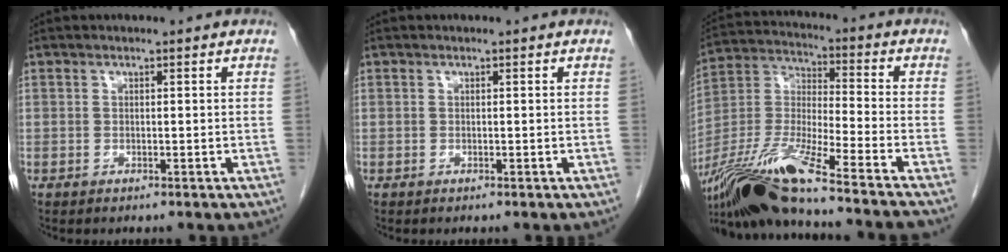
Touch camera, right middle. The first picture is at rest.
{"total": 0.0}
{"total": 20.5, "force": [-16.1, -0.9, 12.6], "torque": [-0.278, -0.032, -0.300]}